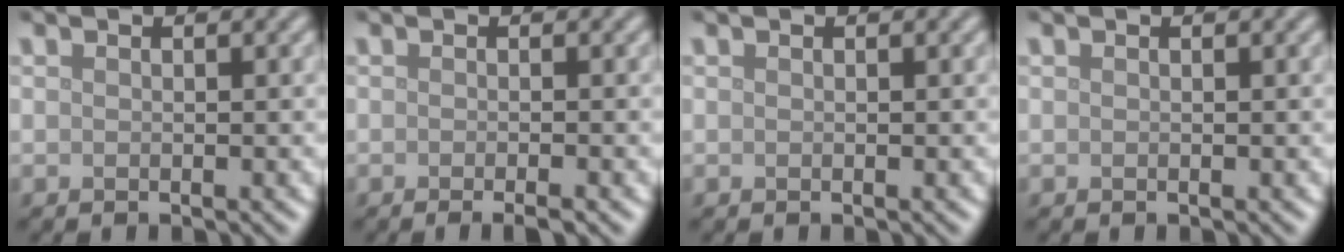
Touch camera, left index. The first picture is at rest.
{"total": 1.9, "force": [-0.9, 0.4, 1.6], "torque": [-0.016, -0.004, -0.017]}
{"total": 0.0}
{"total": 0.0}